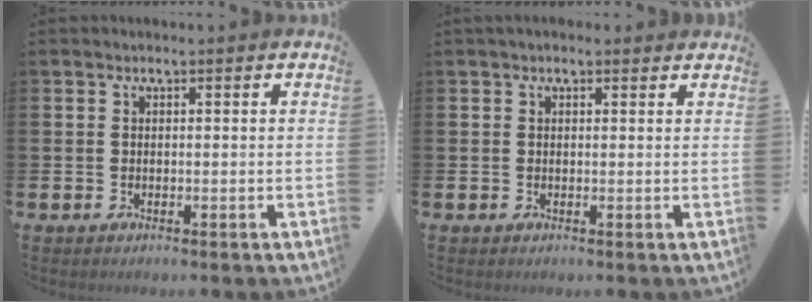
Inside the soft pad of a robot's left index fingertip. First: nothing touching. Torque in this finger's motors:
{"motor_torque": [1.01, -1.13, 0.13, 0.18]}